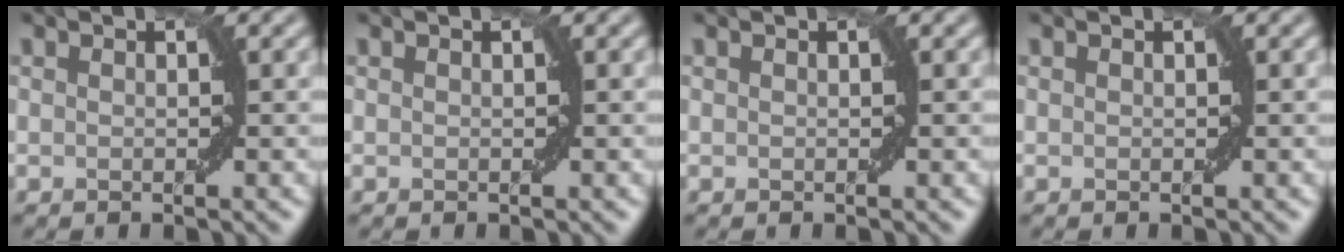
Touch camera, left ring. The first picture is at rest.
{"total": 0.0}
{"total": 0.0}
{"total": 0.0}